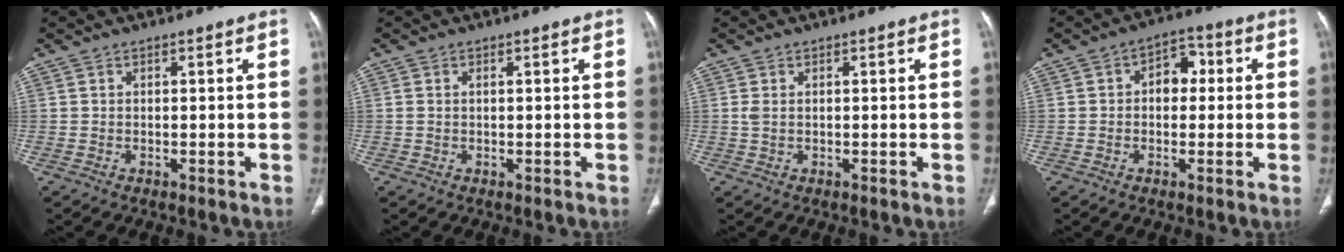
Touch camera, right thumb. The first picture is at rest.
{"total": 0.7, "force": [0.1, 0.3, 0.6], "torque": [-0.022, 0.009, 0.008]}
{"total": 1.1, "force": [0.2, 0.6, 1.0], "torque": [-0.033, 0.009, 0.008]}
{"total": 6.0, "force": [0.6, 4.2, 4.3], "torque": [-0.031, 0.020, -0.002]}